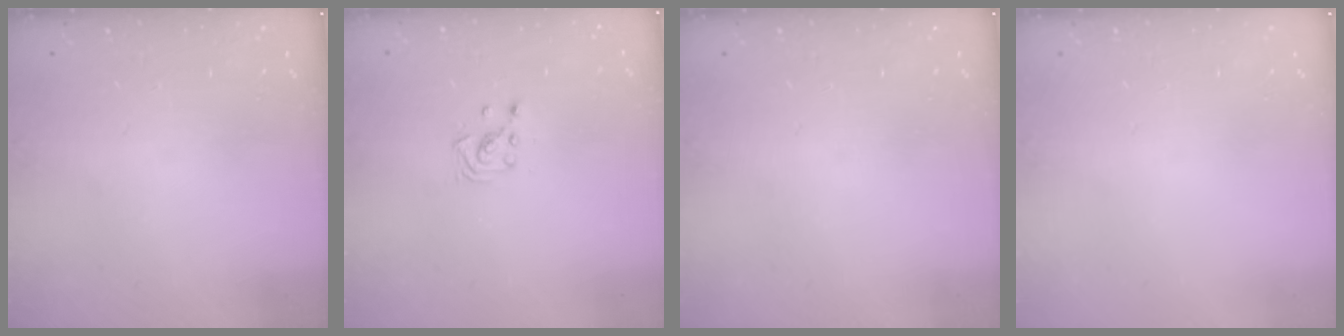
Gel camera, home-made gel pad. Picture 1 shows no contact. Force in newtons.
{"total": 3.4, "press": 3.4, "slide": 0.3}
{"total": 0.0}
{"total": 0.0}